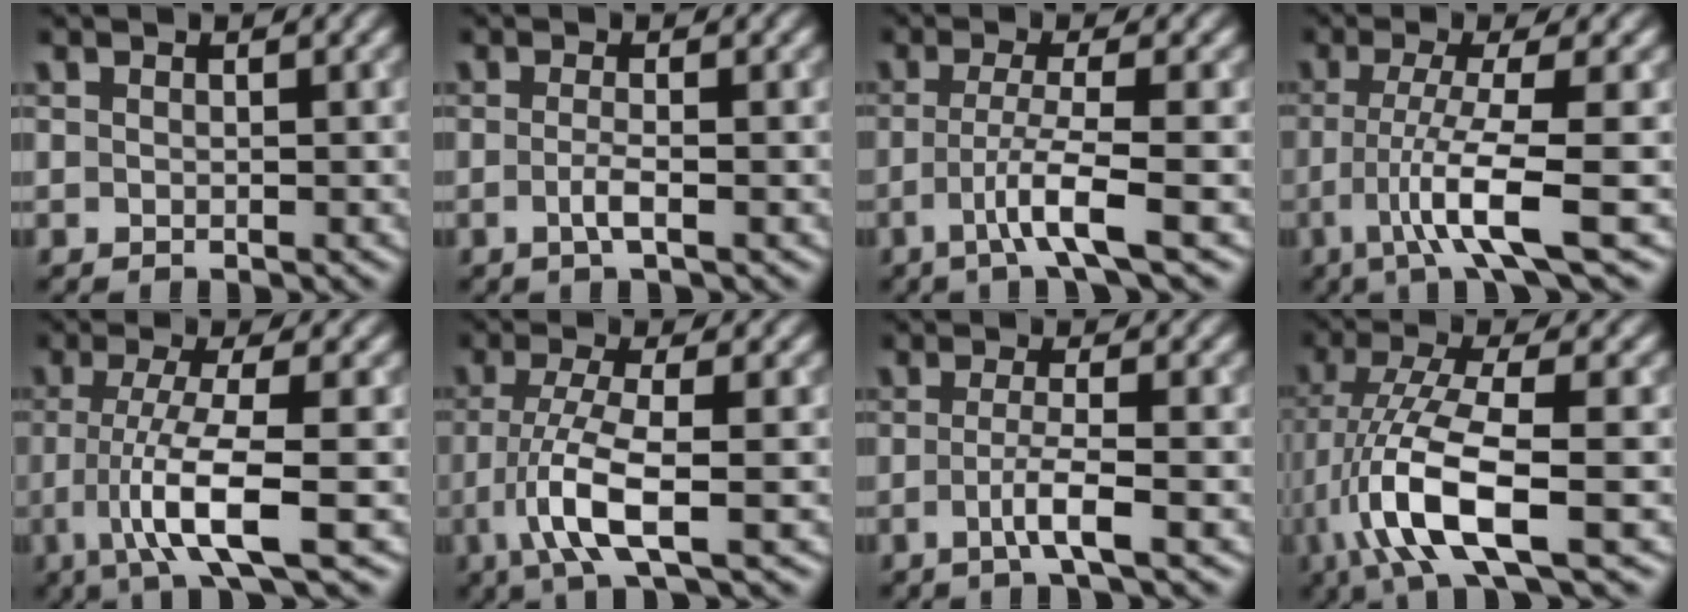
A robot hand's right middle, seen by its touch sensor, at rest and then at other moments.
{"total": 1.7, "force": [-0.5, 0.4, 1.6], "torque": [-0.031, -0.002, -0.012]}
{"total": 4.3, "force": [-1.5, 0.5, 4.0], "torque": [-0.070, -0.002, -0.039]}
{"total": 6.3, "force": [-2.0, 0.7, 5.9], "torque": [-0.105, -0.006, -0.041]}
{"total": 6.7, "force": [-1.8, 1.2, 6.4], "torque": [-0.111, -0.005, -0.037]}
{"total": 5.5, "force": [-1.8, 1.2, 5.0], "torque": [-0.104, -0.004, -0.039]}
{"total": 3.0, "force": [-0.8, 0.5, 2.8], "torque": [-0.049, -0.003, -0.022]}
{"total": 8.7, "force": [-2.5, 2.5, 7.9], "torque": [-0.159, 0.002, -0.049]}